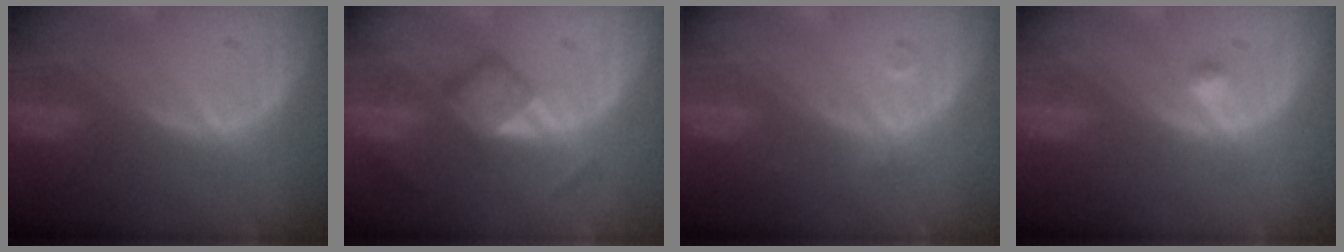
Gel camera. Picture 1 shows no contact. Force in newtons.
{"total": 5.1, "press": 4.7, "slide": 1.9}
{"total": 0.8, "press": 0.8, "slide": 0.1}
{"total": 1.0, "press": 1.0, "slide": 0.1}